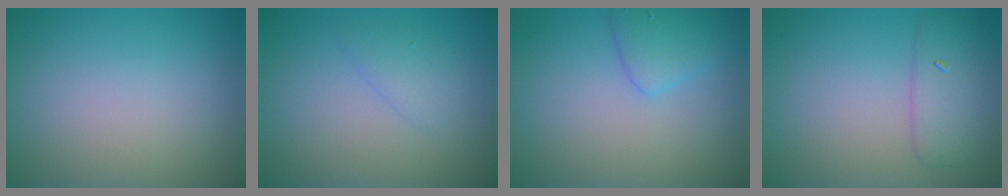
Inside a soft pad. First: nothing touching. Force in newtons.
{"total": 1.4, "press": 1.4, "slide": 0.1}
{"total": 2.2, "press": 2.2, "slide": 0.1}
{"total": 3.0, "press": 3.0, "slide": 0.2}